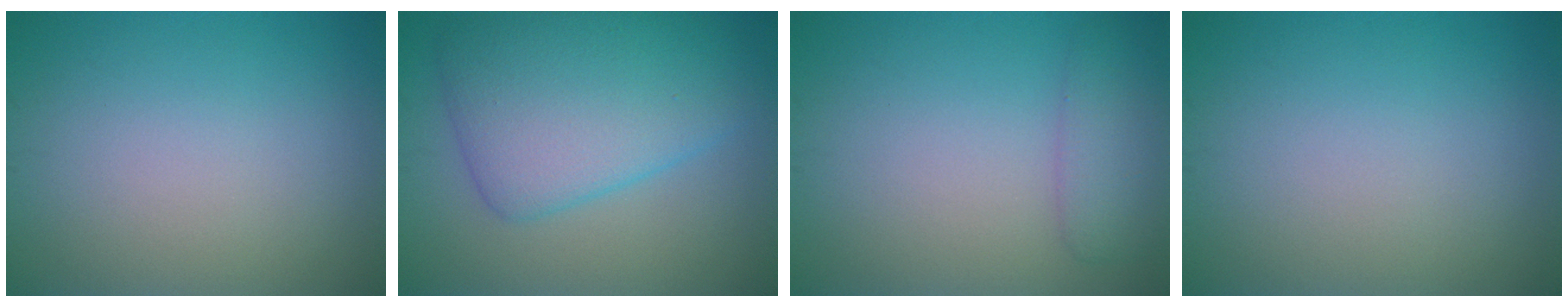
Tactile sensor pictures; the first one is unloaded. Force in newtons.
{"total": 8.0, "press": 8.0, "slide": 0.1}
{"total": 2.3, "press": 2.3, "slide": 0.1}
{"total": 0.0}